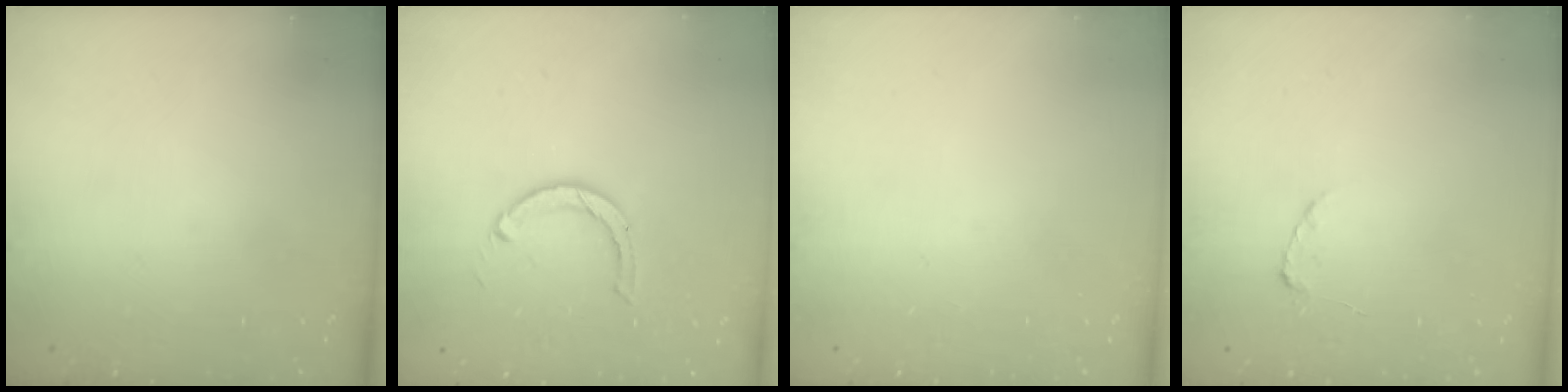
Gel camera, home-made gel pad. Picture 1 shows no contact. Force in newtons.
{"total": 3.6, "press": 3.5, "slide": 0.5}
{"total": 0.0}
{"total": 2.2, "press": 2.2, "slide": 0.3}